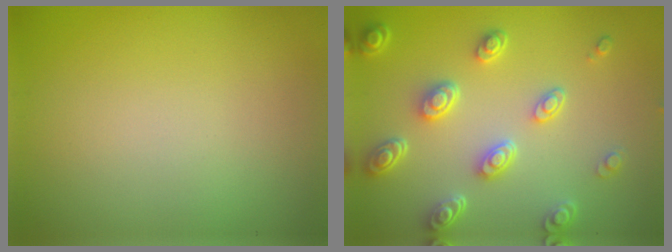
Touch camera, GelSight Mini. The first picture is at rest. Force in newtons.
{"total": 5.0, "press": 3.7, "slide": 3.3}